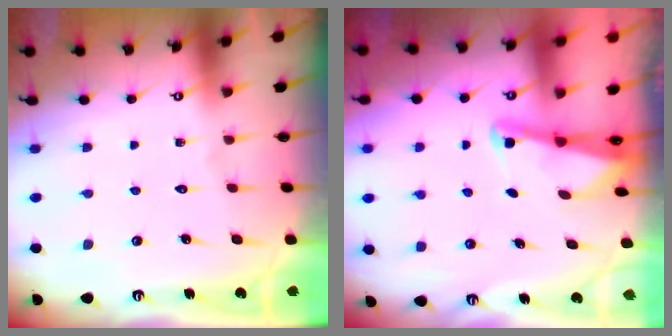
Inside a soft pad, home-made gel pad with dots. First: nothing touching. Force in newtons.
{"total": 2.3, "press": 2.2, "slide": 0.3}